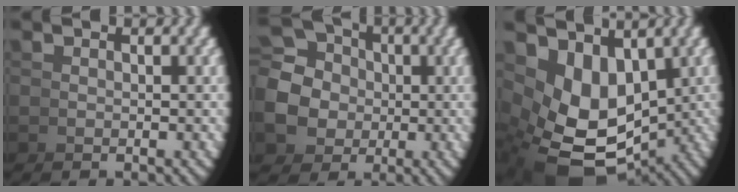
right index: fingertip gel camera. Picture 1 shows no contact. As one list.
[{"total": 11.5, "force": [0.8, 10.3, 4.9], "torque": [-0.108, -0.033, 0.016]}, {"total": 9.9, "force": [-1.6, 7.1, 6.7], "torque": [-0.169, -0.055, 0.005]}]